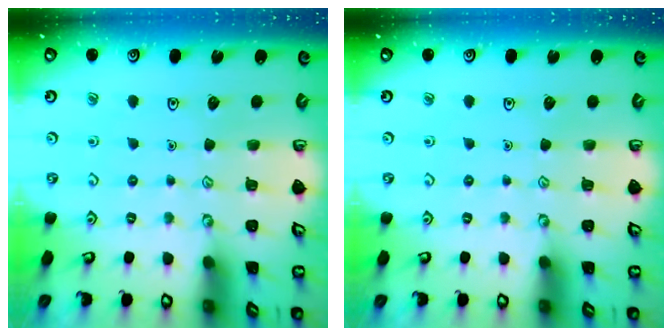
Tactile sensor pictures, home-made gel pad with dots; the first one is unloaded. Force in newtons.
{"total": 0.0}